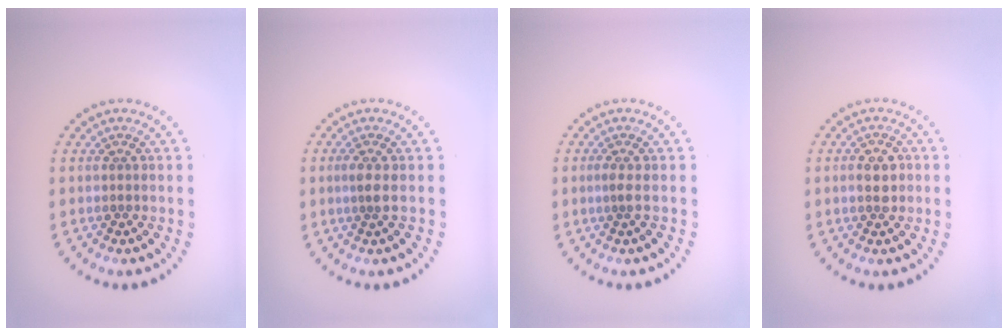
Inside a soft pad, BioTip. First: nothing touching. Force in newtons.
{"total": 1.6, "press": 1.3, "slide": 1.0}
{"total": 0.9, "press": 0.5, "slide": 0.7}
{"total": 2.1, "press": 2.1, "slide": 0.2}